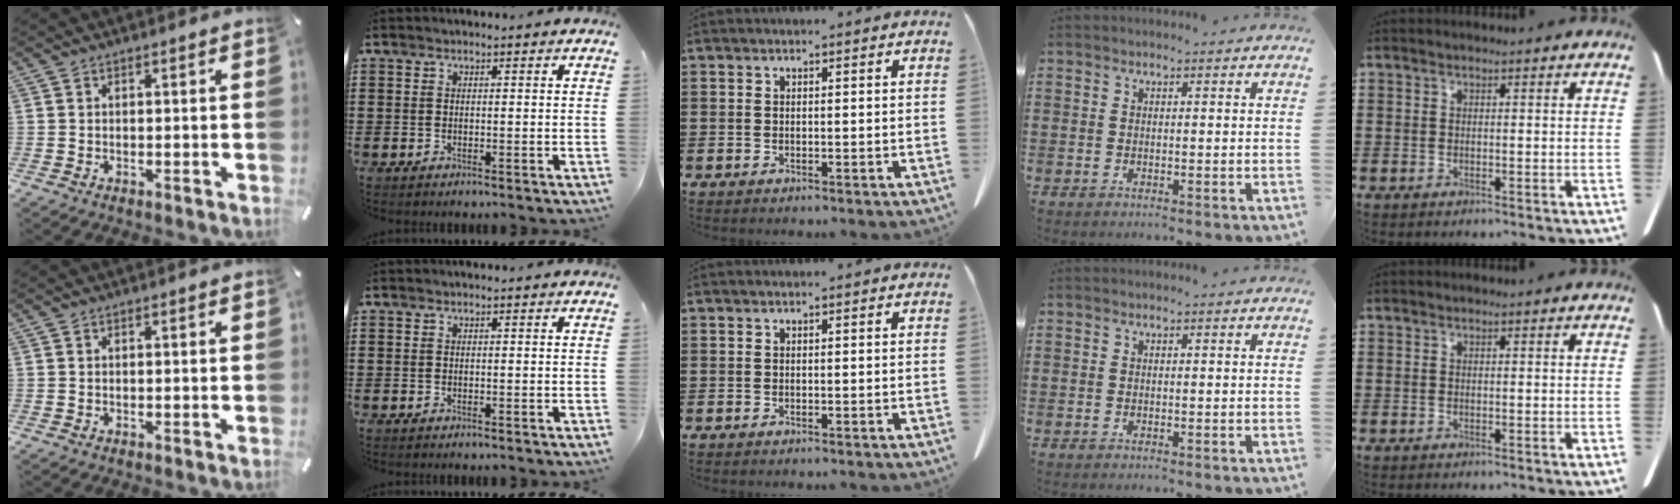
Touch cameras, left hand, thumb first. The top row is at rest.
{}